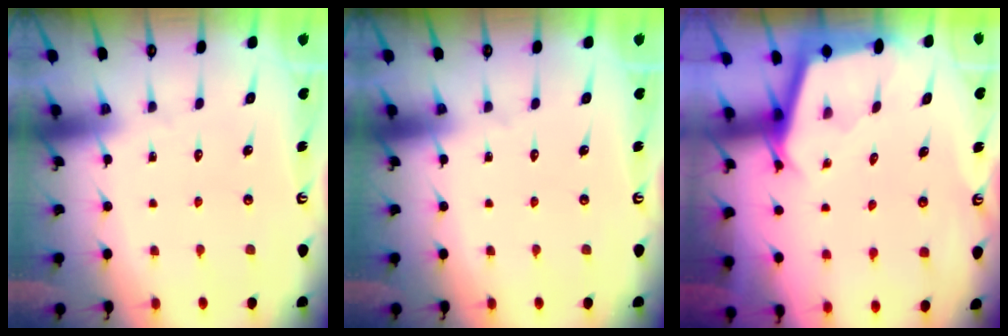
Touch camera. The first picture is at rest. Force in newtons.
{"total": 0.0}
{"total": 2.4, "press": 2.4, "slide": 0.2}